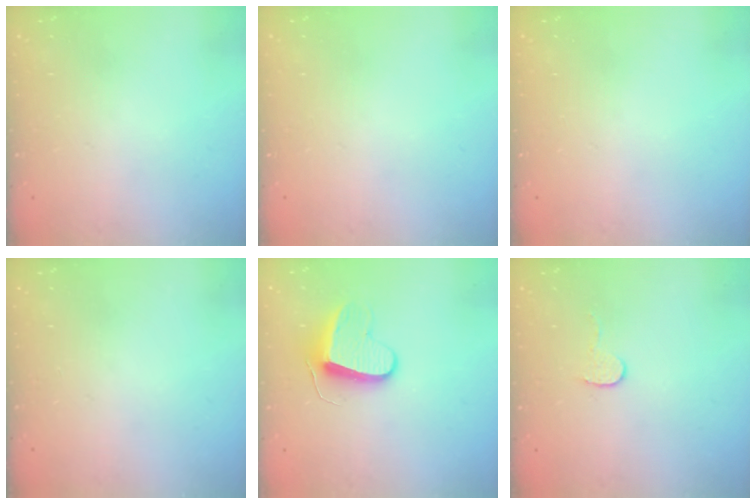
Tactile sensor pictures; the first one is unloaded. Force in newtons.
{"total": 0.0}
{"total": 0.0}
{"total": 0.0}
{"total": 9.2, "press": 9.2, "slide": 0.5}
{"total": 5.5, "press": 5.5, "slide": 0.4}